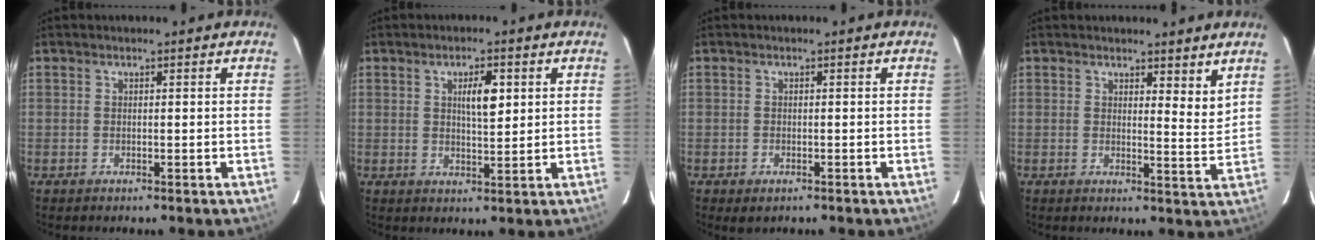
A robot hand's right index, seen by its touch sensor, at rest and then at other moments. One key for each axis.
{"total": 4.6, "fx": 1.6, "fy": 1.2, "fz": 4.1, "tx": -0.070, "ty": 0.001, "tz": 0.029}
{"total": 1.4, "fx": -0.8, "fy": 0.8, "fz": 0.9, "tx": -0.016, "ty": -0.001, "tz": -0.002}
{"total": 4.4, "fx": 3.6, "fy": 1.1, "fz": 2.2, "tx": -0.026, "ty": -0.022, "tz": 0.042}